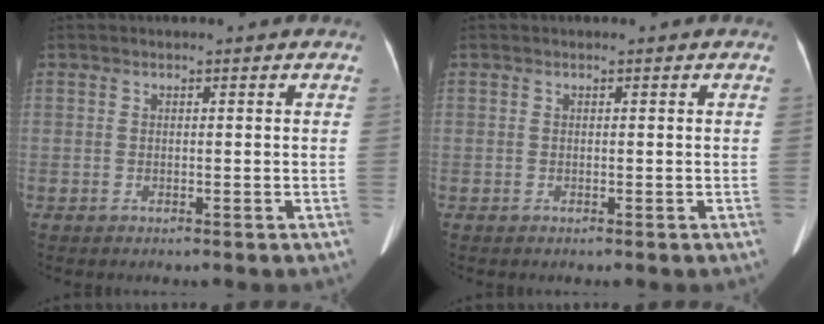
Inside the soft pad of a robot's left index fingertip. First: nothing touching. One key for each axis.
{"total": 0.0}